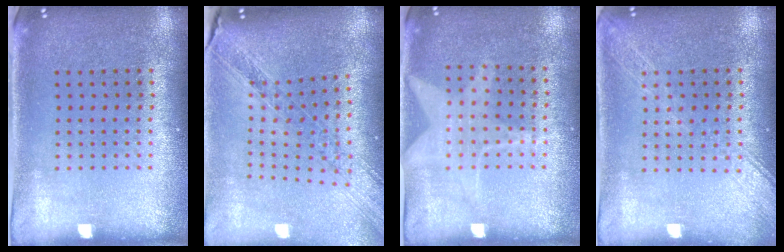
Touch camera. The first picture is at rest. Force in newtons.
{"total": 1.4, "press": 1.3, "slide": 0.5}
{"total": 1.2, "press": 1.2, "slide": 0.2}
{"total": 1.6, "press": 1.5, "slide": 0.2}